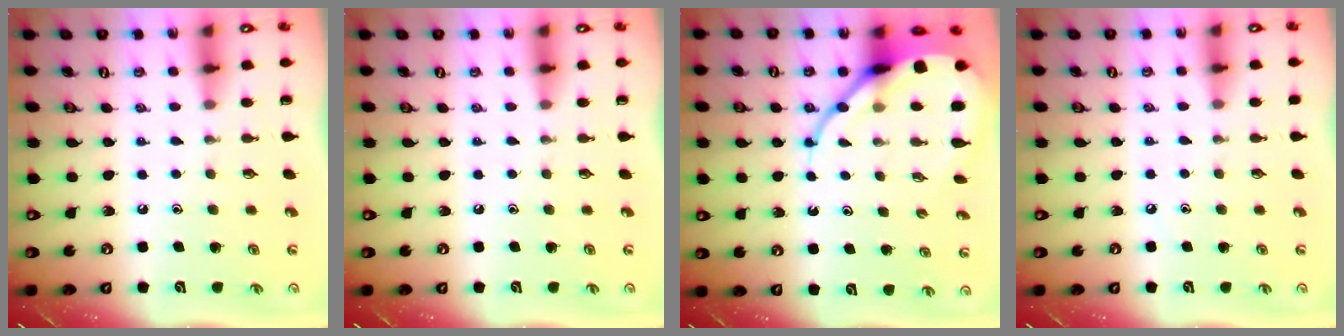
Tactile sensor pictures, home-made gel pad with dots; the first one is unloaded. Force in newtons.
{"total": 0.0}
{"total": 12.1, "press": 12.0, "slide": 1.1}
{"total": 1.5, "press": 1.5, "slide": 0.2}